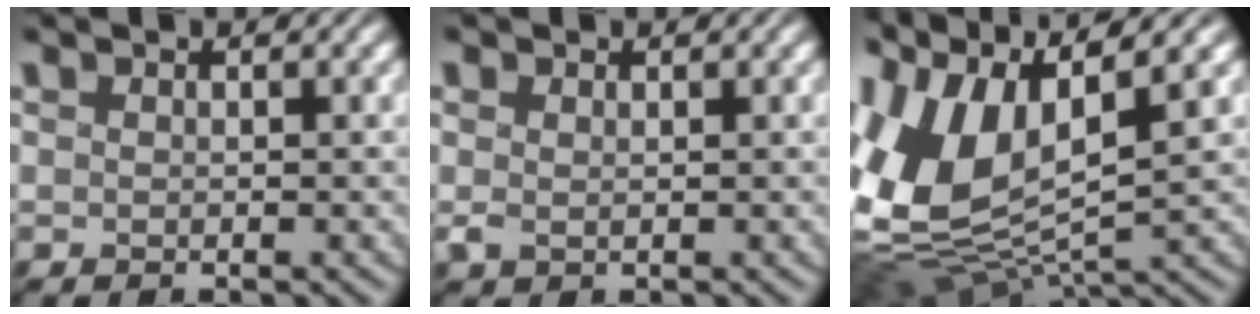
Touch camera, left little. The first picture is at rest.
{"total": 0.9, "force": [0.3, 0.7, 0.5], "torque": [-0.011, -0.004, 0.006]}
{"total": 12.9, "force": [1.9, 7.2, 10.5], "torque": [-0.246, -0.002, 0.034]}